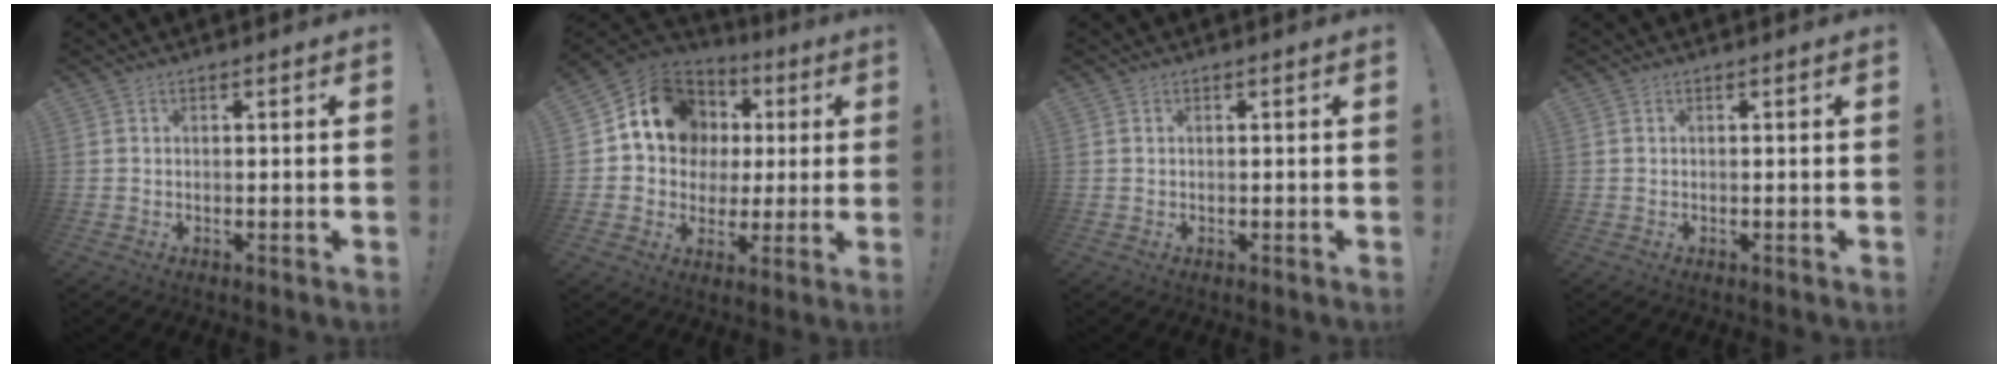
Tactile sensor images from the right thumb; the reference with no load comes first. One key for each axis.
{"total": 15.0, "fx": 4.8, "fy": 12.6, "fz": 6.5, "tx": -0.087, "ty": -0.020, "tz": 0.108}
{"total": 0.0}
{"total": 0.0}